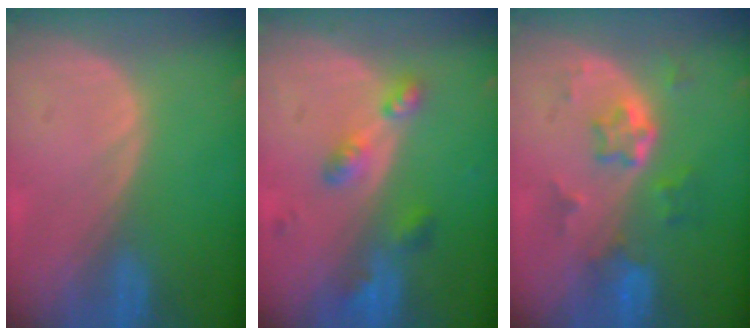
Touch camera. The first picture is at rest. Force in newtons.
{"total": 5.3, "press": 4.8, "slide": 2.2}
{"total": 5.8, "press": 5.2, "slide": 2.5}